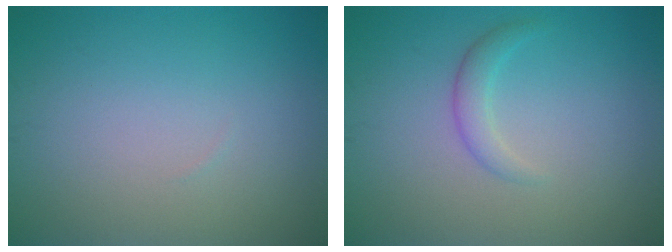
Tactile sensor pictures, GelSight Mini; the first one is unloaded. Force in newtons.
{"total": 1.6, "press": 1.6, "slide": 0.1}